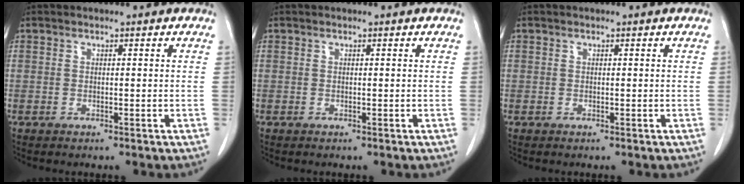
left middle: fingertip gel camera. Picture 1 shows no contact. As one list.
[{"total": 0.0}, {"total": 0.0}]